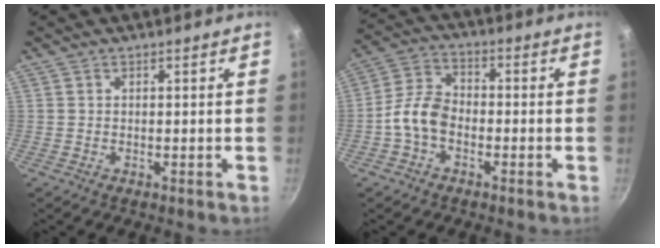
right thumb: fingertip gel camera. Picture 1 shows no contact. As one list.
[{"total": 7.5, "force": [-2.5, 5.1, 4.9], "torque": [-0.087, 0.034, -0.062]}]